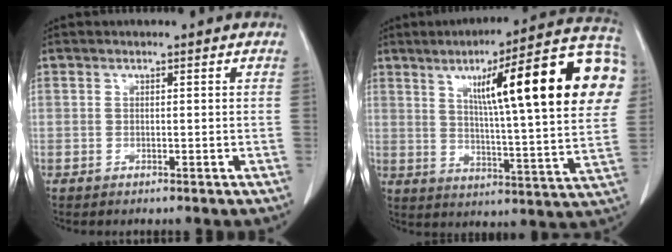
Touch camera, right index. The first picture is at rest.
{"total": 24.9, "force": [7.2, 2.4, 23.7], "torque": [-0.288, 0.040, 0.095]}